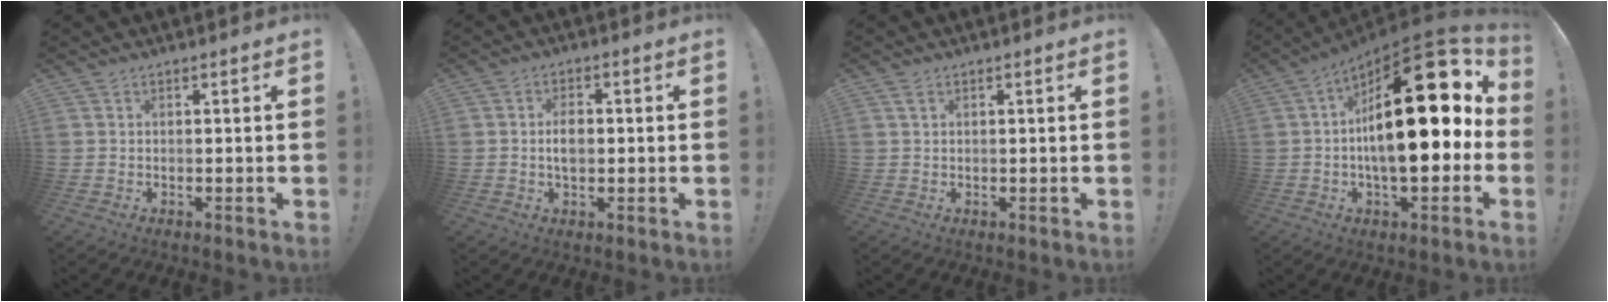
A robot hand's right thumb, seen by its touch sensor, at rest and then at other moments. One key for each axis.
{"total": 4.5, "fx": -0.2, "fy": 2.8, "fz": 3.4, "tx": -0.055, "ty": 0.002, "tz": -0.009}
{"total": 1.3, "fx": 0.7, "fy": 0.5, "fz": 1.0, "tx": -0.014, "ty": -0.001, "tz": 0.011}
{"total": 28.1, "fx": 3.2, "fy": 11.6, "fz": 25.4, "tx": -0.393, "ty": -0.018, "tz": 0.052}